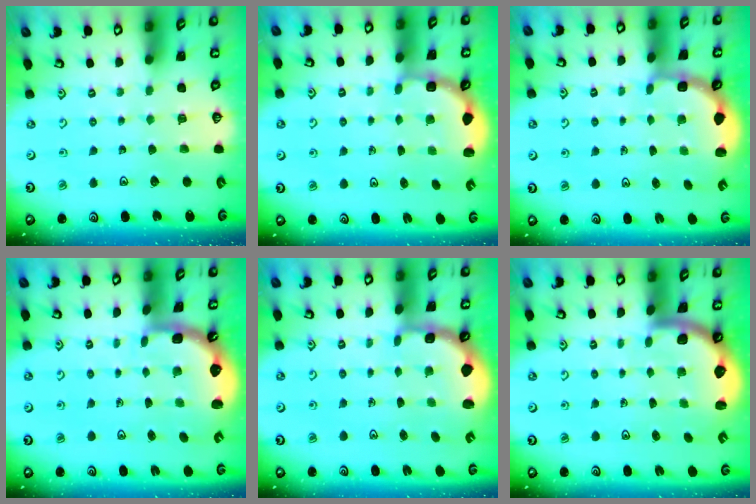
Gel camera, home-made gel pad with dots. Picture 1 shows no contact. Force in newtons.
{"total": 3.1, "press": 2.5, "slide": 1.9}
{"total": 2.8, "press": 2.4, "slide": 1.4}
{"total": 2.5, "press": 1.7, "slide": 1.8}
{"total": 2.2, "press": 1.9, "slide": 1.1}
{"total": 2.3, "press": 2.3, "slide": 0.4}